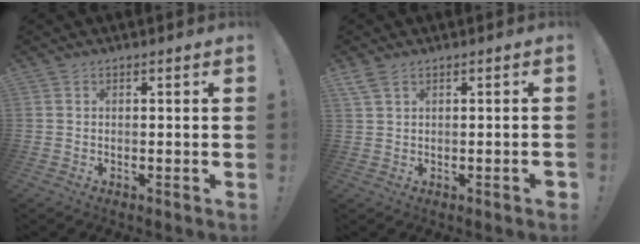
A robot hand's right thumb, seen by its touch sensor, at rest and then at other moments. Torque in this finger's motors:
{"motor_torque": [0.03, 0.08, 0.42, 0.25, 0.06]}